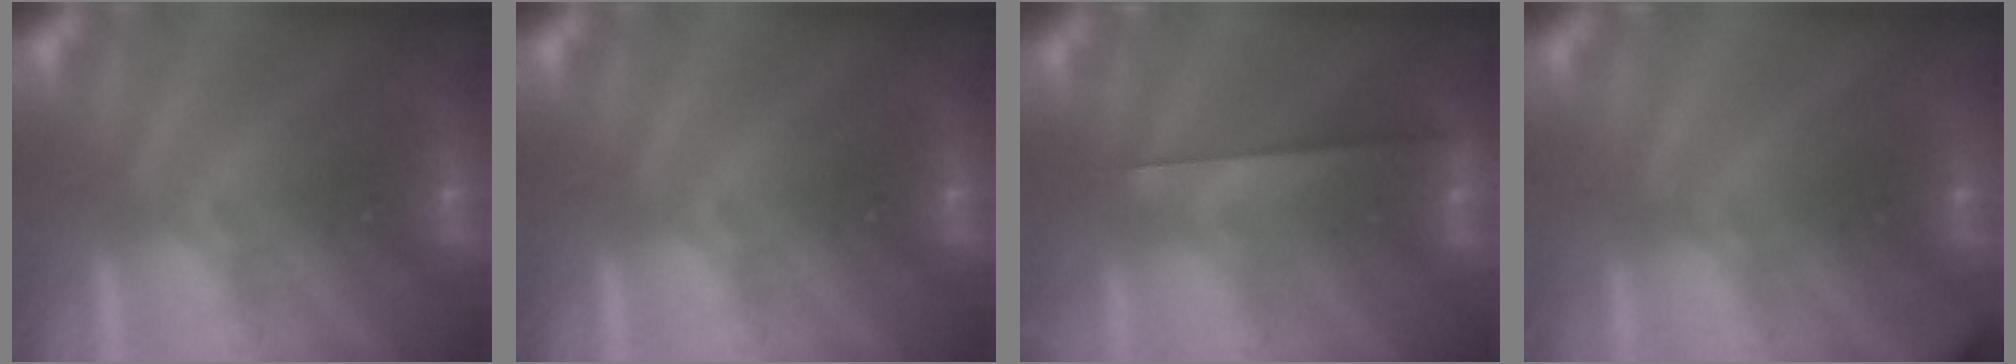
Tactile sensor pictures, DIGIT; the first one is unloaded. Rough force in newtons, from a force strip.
{"total": 0.0}
{"total": 2.4}
{"total": 2.2}